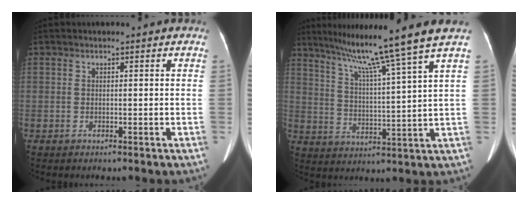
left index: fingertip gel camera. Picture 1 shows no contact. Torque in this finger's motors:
{"motor_torque": [0.56, -0.75, 0.11, 0.15]}